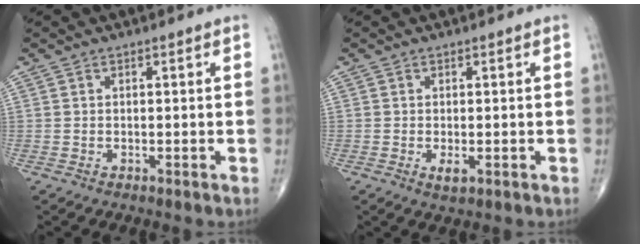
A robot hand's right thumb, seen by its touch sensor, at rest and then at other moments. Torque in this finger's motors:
{"motor_torque": [-0.10, 0.33, 0.14, 0.17, 0.08]}